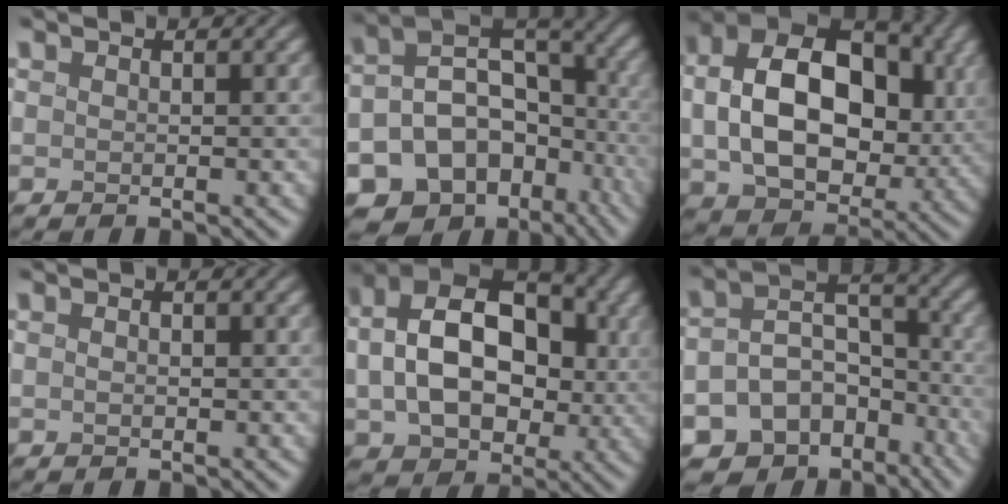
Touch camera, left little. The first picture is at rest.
{"total": 16.5, "force": [-7.9, 11.8, 8.3], "torque": [-0.130, 0.002, -0.102]}
{"total": 14.6, "force": [0.7, 10.4, 10.3], "torque": [-0.178, -0.009, 0.018]}
{"total": 0.7, "force": [-0.3, 0.4, 0.5], "torque": [-0.007, -0.002, -0.004]}
{"total": 12.5, "force": [0.3, 8.7, 9.0], "torque": [-0.153, 0.003, 0.004]}
{"total": 12.0, "force": [-7.7, 8.1, 4.4], "torque": [-0.056, -0.018, -0.112]}